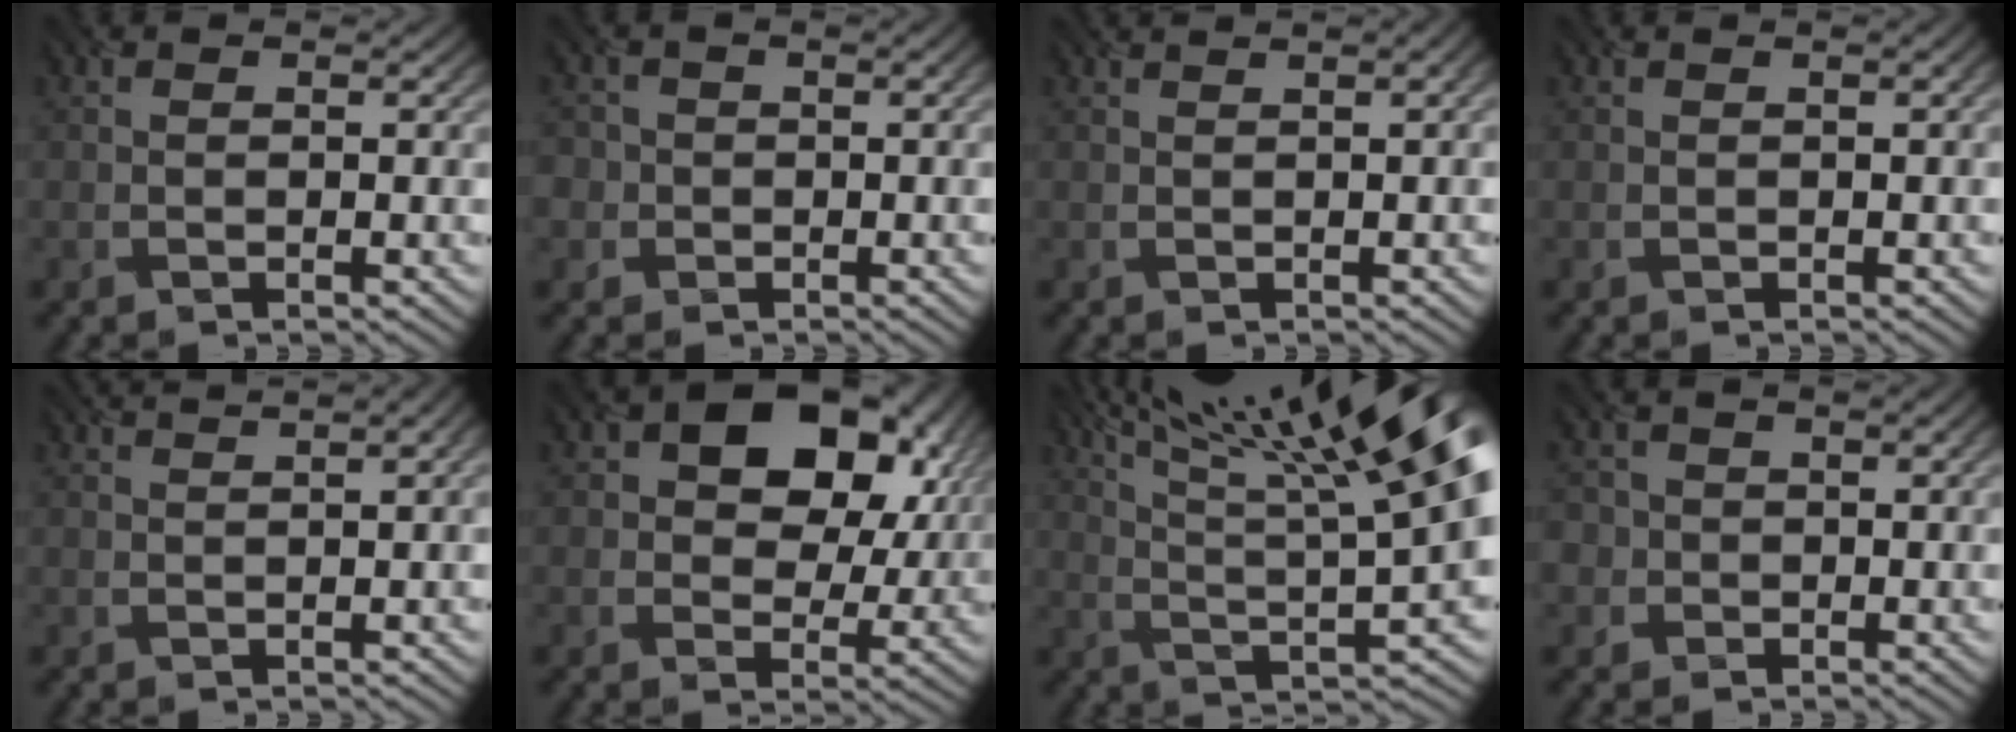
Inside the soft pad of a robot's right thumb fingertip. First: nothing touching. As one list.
[{"total": 2.3, "force": [-0.7, 2.2, -0.1], "torque": [0.004, 0.000, -0.014]}, {"total": 2.0, "force": [1.0, 0.4, 1.7], "torque": [-0.022, 0.007, 0.011]}, {"total": 0.6, "force": [0.1, 0.0, 0.6], "torque": [-0.008, 0.004, 0.002]}, {"total": 3.0, "force": [1.9, 0.4, 2.3], "torque": [-0.035, 0.012, 0.023]}, {"total": 12.1, "force": [4.4, 8.2, 7.7], "torque": [-0.105, 0.008, 0.066]}, {"total": 17.5, "force": [8.1, 4.5, 14.8], "torque": [-0.200, 0.041, 0.123]}, {"total": 2.7, "force": [-0.7, 2.6, 0.0], "torque": [0.002, 0.001, -0.017]}]